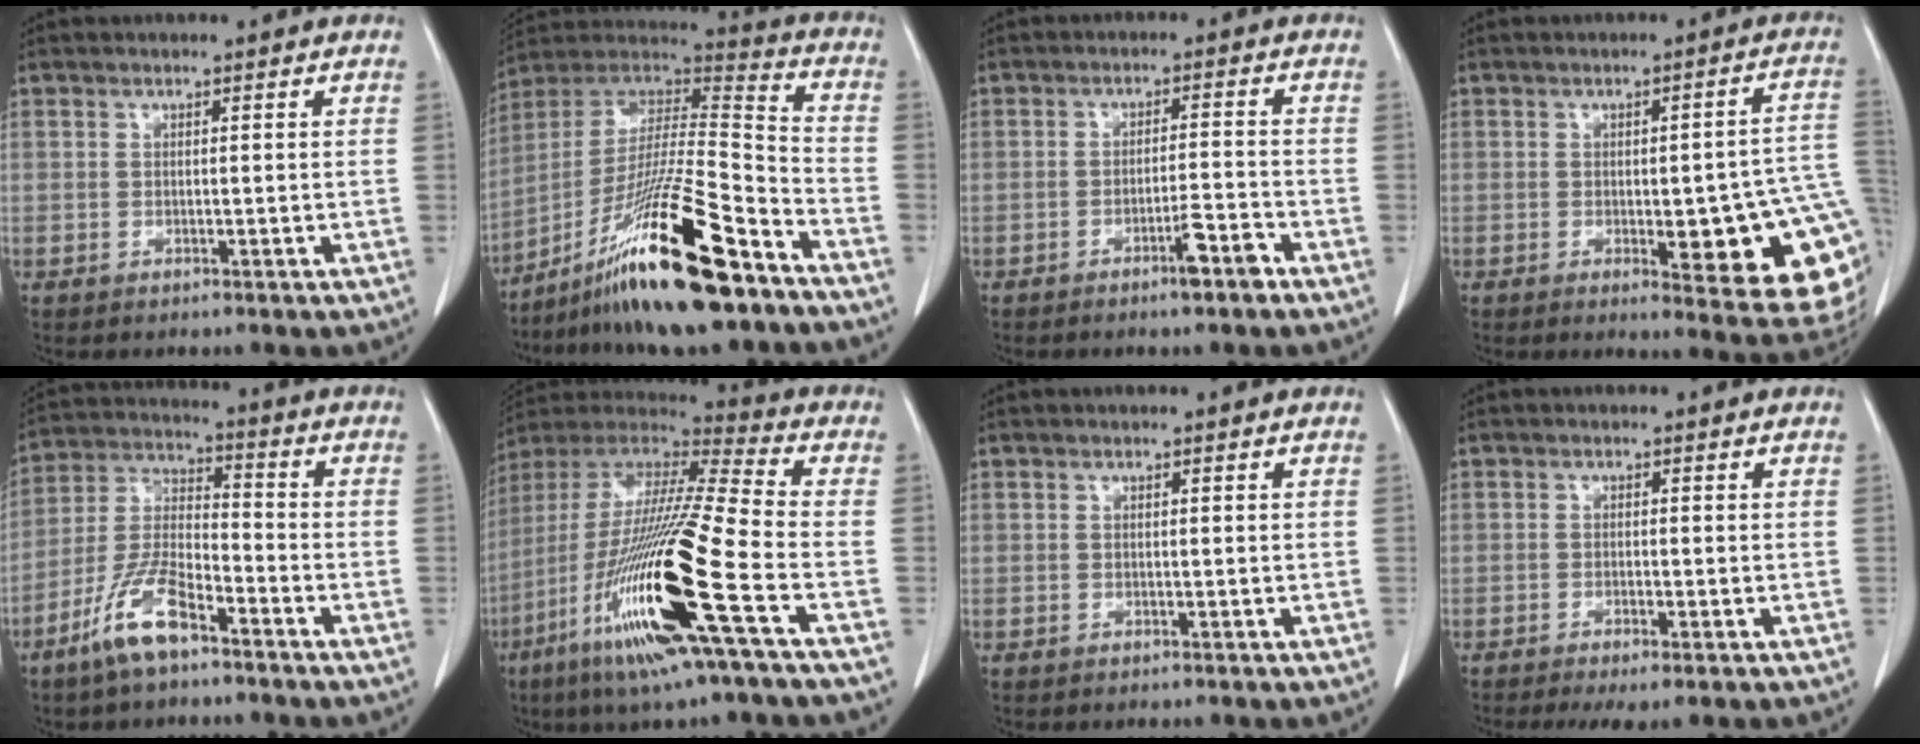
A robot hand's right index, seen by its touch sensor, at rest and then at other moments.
{"total": 22.1, "force": [-14.1, 1.5, 17.0], "torque": [-0.314, -0.019, -0.253]}
{"total": 4.1, "force": [-2.7, 0.1, 3.1], "torque": [-0.048, 0.000, -0.045]}
{"total": 17.0, "force": [-3.0, 4.0, 16.3], "torque": [-0.113, 0.014, -0.018]}
{"total": 10.0, "force": [-6.6, 2.8, 7.0], "torque": [-0.156, -0.004, -0.132]}
{"total": 23.9, "force": [-8.9, 0.4, 22.2], "torque": [-0.458, -0.044, -0.174]}
{"total": 0.0}
{"total": 3.7, "force": [-2.5, 0.5, 2.7], "torque": [-0.045, -0.010, -0.039]}